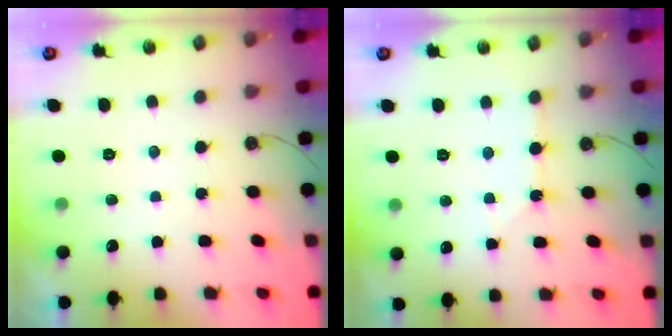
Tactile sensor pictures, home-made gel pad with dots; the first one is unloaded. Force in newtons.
{"total": 3.3, "press": 3.3, "slide": 0.4}